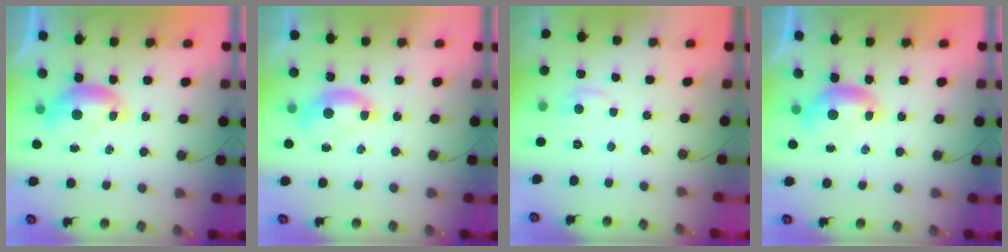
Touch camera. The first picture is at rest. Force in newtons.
{"total": 1.0, "press": 0.8, "slide": 0.6}
{"total": 1.0, "press": 0.2, "slide": 1.0}
{"total": 0.0}